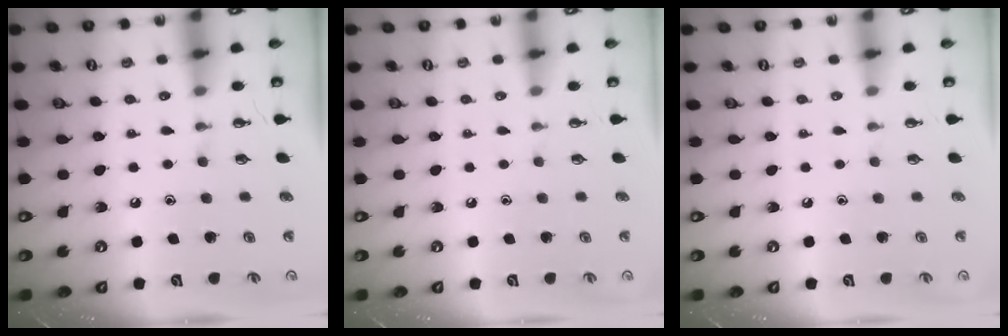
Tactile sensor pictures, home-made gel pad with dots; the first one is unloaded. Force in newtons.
{"total": 0.0}
{"total": 0.0}